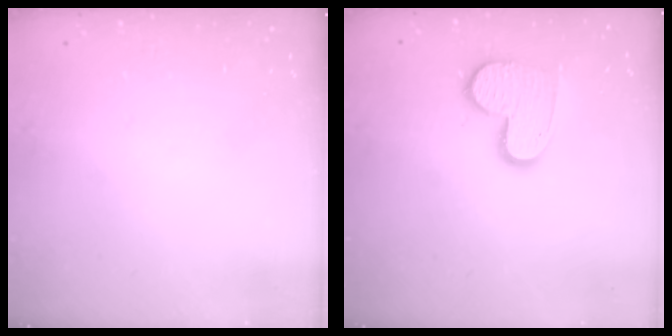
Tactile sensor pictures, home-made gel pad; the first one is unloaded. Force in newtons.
{"total": 11.8, "press": 11.8, "slide": 0.8}